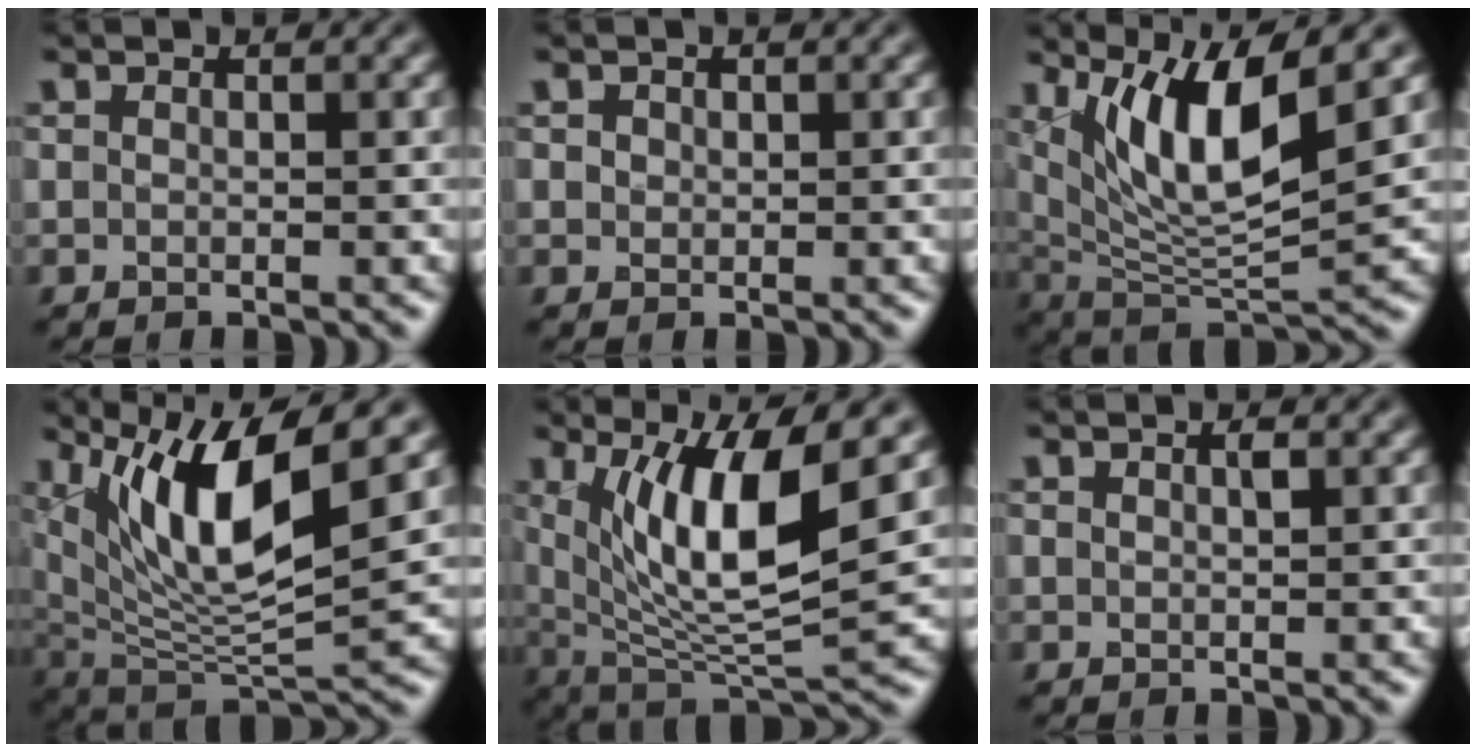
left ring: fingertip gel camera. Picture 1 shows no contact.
{"total": 0.8, "force": [0.3, 0.7, 0.2], "torque": [-0.002, -0.001, 0.006]}
{"total": 9.3, "force": [4.1, 2.5, 8.0], "torque": [-0.141, -0.014, 0.082]}
{"total": 10.4, "force": [4.5, 3.0, 8.9], "torque": [-0.162, -0.006, 0.087]}
{"total": 9.7, "force": [2.9, 2.6, 8.9], "torque": [-0.151, -0.014, 0.058]}
{"total": 0.8, "force": [0.4, 0.3, 0.6], "torque": [-0.014, 0.001, 0.008]}